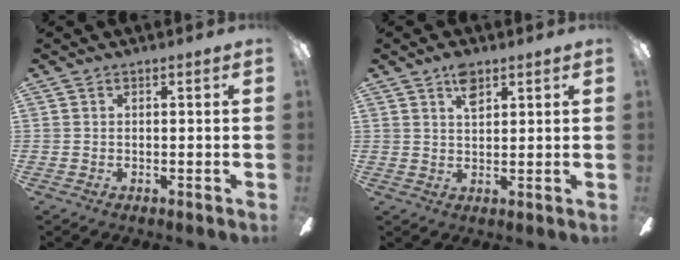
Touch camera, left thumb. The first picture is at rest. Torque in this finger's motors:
{"motor_torque": [0.49, 0.34, 0.38, -0.45, 0.02]}